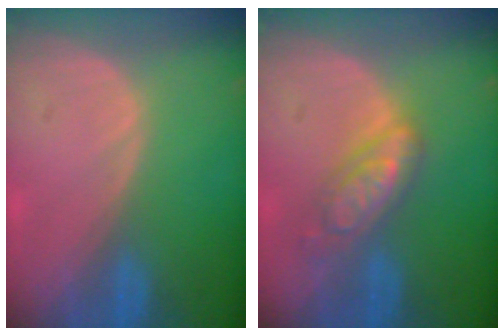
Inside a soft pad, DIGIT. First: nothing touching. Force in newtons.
{"total": 6.0, "press": 5.9, "slide": 0.4}